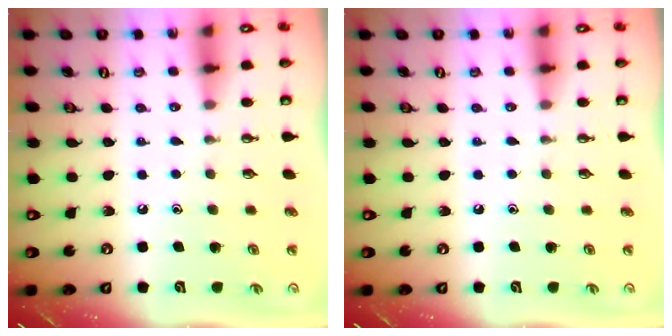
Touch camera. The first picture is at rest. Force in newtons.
{"total": 0.0}